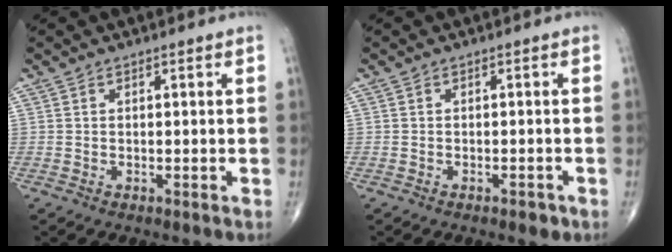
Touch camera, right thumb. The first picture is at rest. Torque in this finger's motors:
{"motor_torque": [0.20, -0.01, -0.17, -0.08, 0.06]}